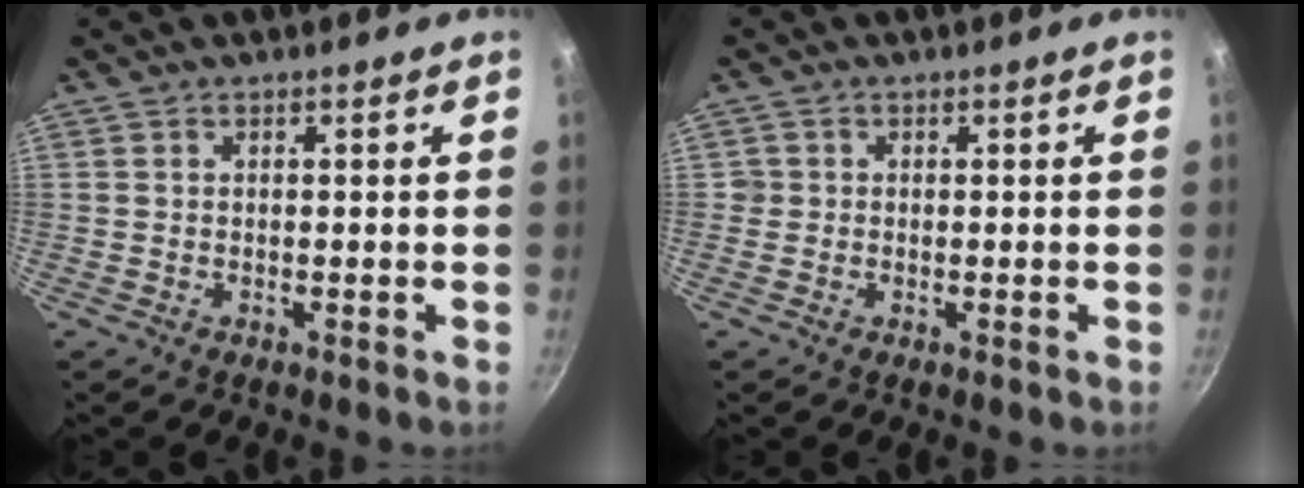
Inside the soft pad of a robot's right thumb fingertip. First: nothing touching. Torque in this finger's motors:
{"motor_torque": [0.51, 0.45, 0.51, 0.22, -0.03]}